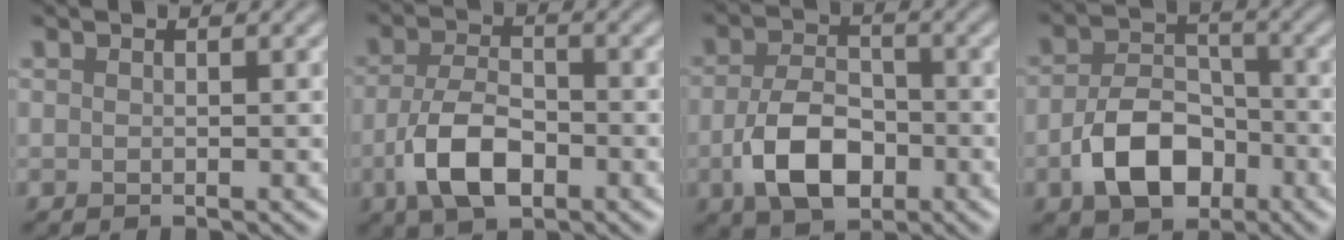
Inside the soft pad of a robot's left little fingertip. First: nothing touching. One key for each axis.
{"total": 5.6, "fx": -2.3, "fy": 2.8, "fz": 4.2, "tx": -0.087, "ty": -0.005, "tz": -0.049}
{"total": 6.2, "fx": -2.1, "fy": 3.8, "fz": 4.5, "tx": -0.094, "ty": -0.006, "tz": -0.041}
{"total": 6.4, "fx": -2.6, "fy": 4.2, "fz": 4.1, "tx": -0.074, "ty": -0.005, "tz": -0.046}